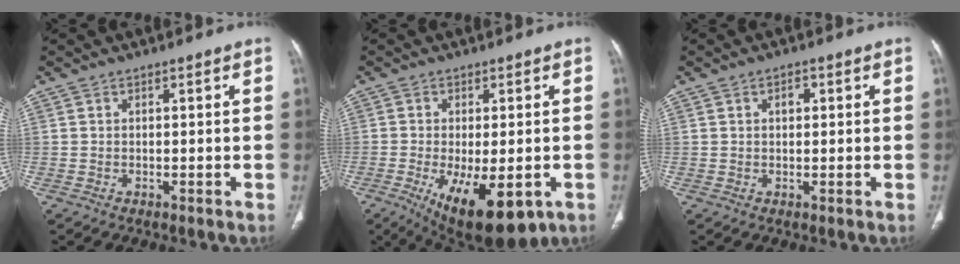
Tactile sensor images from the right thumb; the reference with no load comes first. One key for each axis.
{"total": 14.7, "fx": -6.0, "fy": 6.2, "fz": 11.9, "tx": -0.180, "ty": -0.012, "tz": -0.074}
{"total": 2.0, "fx": 0.7, "fy": 1.2, "fz": 1.5, "tx": -0.020, "ty": 0.001, "tz": 0.011}